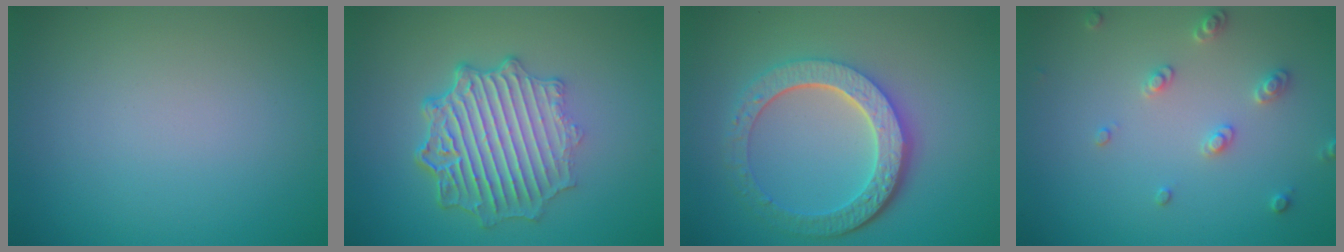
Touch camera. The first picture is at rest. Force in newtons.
{"total": 6.9, "press": 5.3, "slide": 4.4}
{"total": 6.3, "press": 4.6, "slide": 4.2}
{"total": 2.2, "press": 2.1, "slide": 0.6}